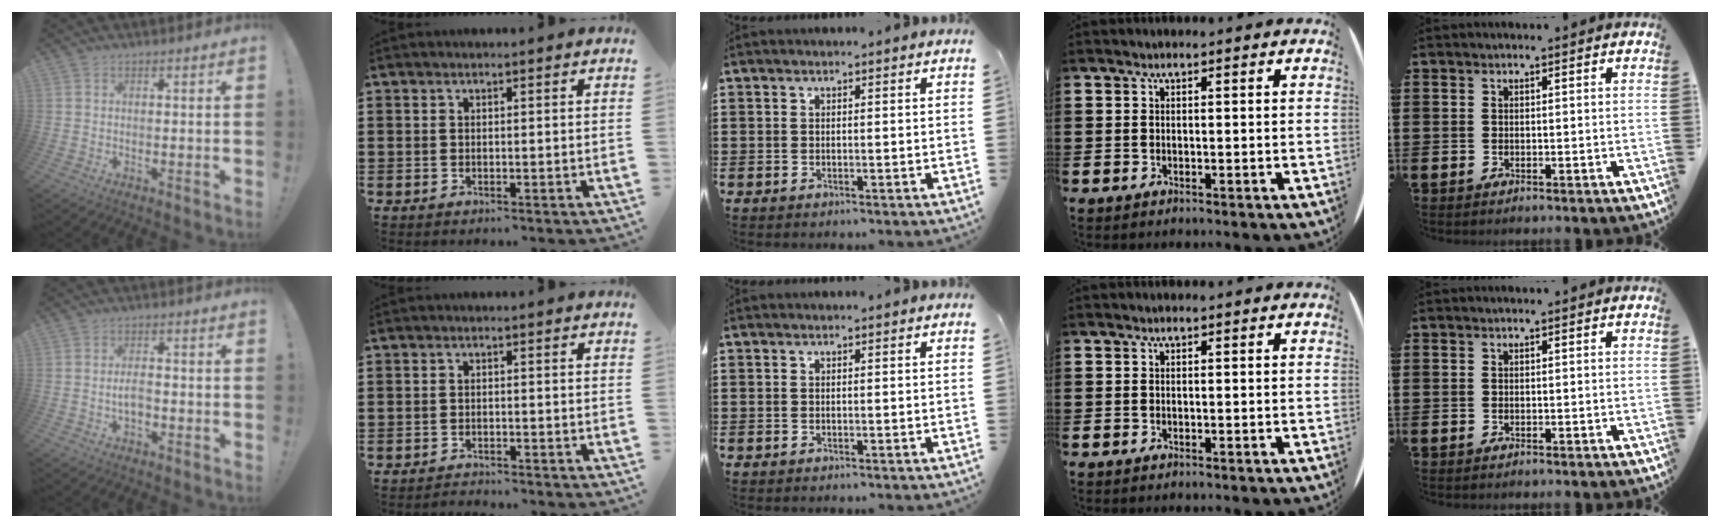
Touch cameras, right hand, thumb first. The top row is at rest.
{"thumb": {"total": 3.9, "force": [-1.1, 1.7, 3.4], "torque": [-0.065, 0.006, -0.021]}, "index": {"total": 1.4, "force": [-1.4, 0.0, -0.1], "torque": [-0.003, 0.001, -0.029]}}